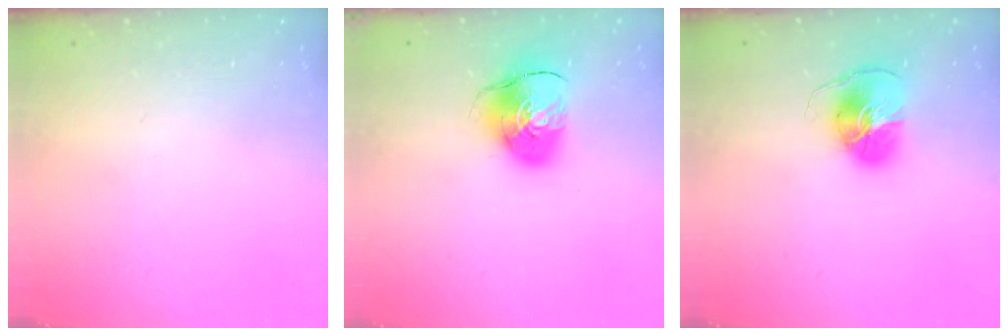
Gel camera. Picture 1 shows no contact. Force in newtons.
{"total": 9.8, "press": 9.7, "slide": 1.6}
{"total": 8.5, "press": 8.5, "slide": 0.2}